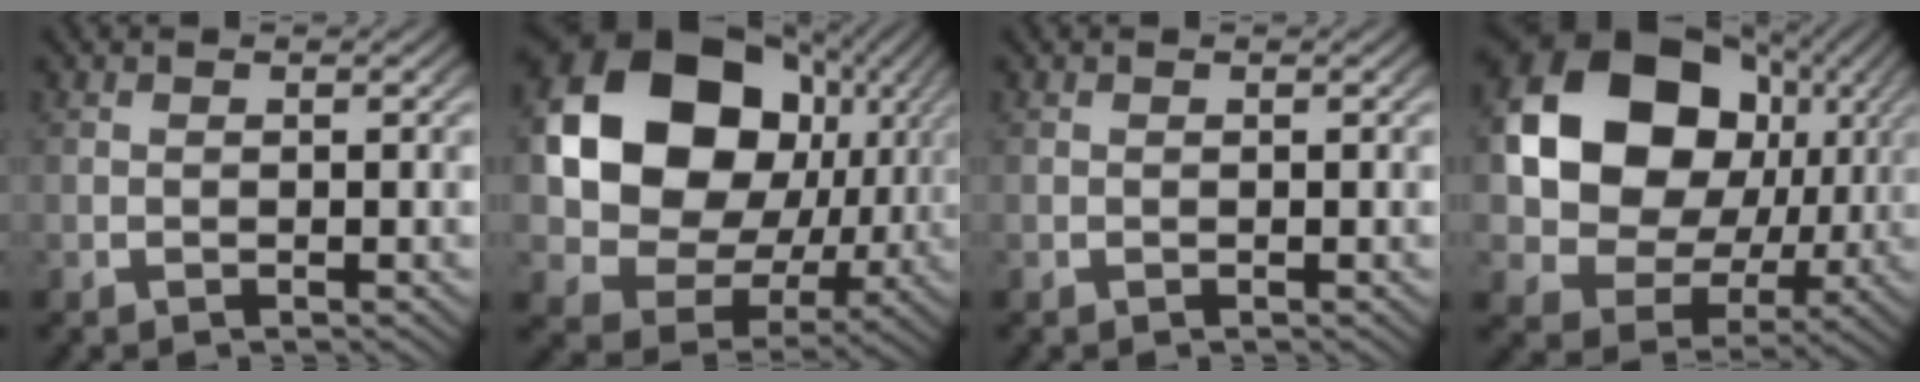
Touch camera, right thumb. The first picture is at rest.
{"total": 19.4, "force": [2.0, 14.3, 13.0], "torque": [-0.264, -0.030, 0.041]}
{"total": 0.0}
{"total": 17.5, "force": [2.0, 13.1, 11.5], "torque": [-0.235, -0.024, 0.040]}